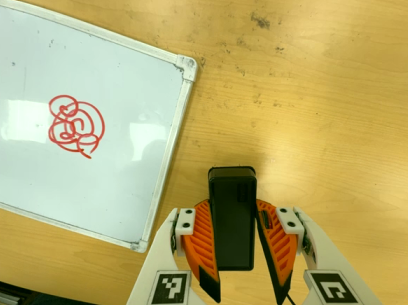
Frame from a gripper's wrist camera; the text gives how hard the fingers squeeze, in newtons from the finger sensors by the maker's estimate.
{"total": 8.2, "left": 7.1, "right": 9.3}